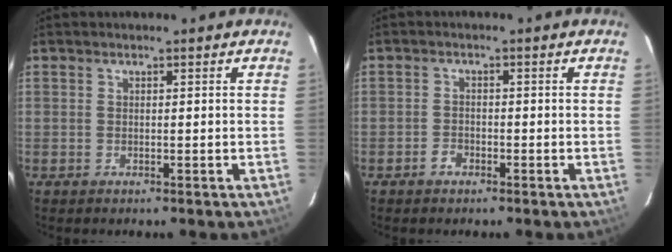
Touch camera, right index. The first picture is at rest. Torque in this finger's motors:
{"motor_torque": [-0.08, -0.13, 0.01, 0.00]}